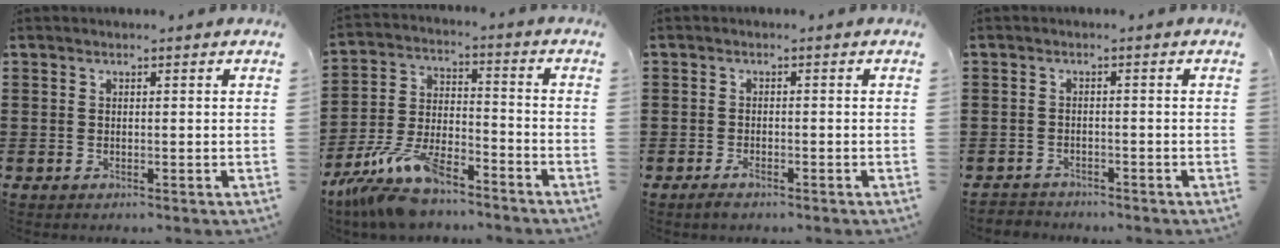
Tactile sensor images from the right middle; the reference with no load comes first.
{"total": 11.5, "force": [-9.6, 2.9, 5.6], "torque": [-0.121, 0.019, -0.188]}
{"total": 1.6, "force": [-1.2, 0.6, 1.0], "torque": [-0.026, -0.005, -0.025]}
{"total": 1.6, "force": [-1.6, 0.4, -0.2], "torque": [-0.002, 0.001, -0.037]}